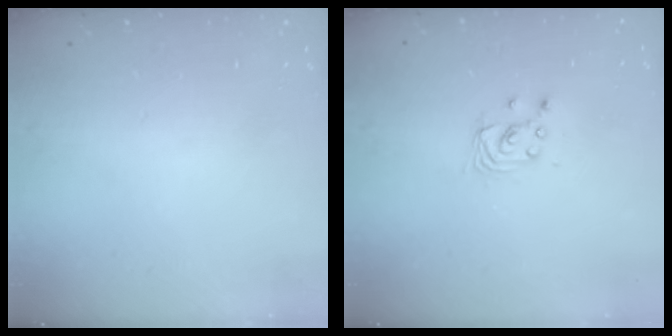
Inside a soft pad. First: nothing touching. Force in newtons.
{"total": 2.8, "press": 2.8, "slide": 0.2}